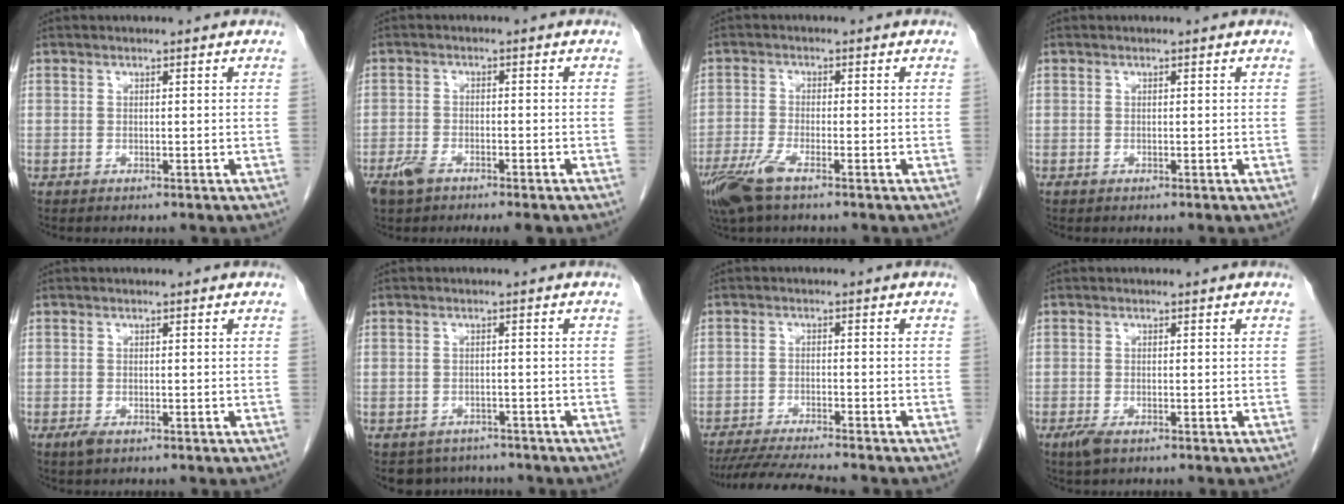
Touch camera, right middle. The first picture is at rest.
{"total": 5.8, "force": [-4.2, 2.0, 3.5], "torque": [-0.063, -0.007, -0.069]}
{"total": 5.9, "force": [-3.9, 1.0, 4.3], "torque": [-0.095, -0.014, -0.074]}
{"total": 0.0}
{"total": 1.3, "force": [-0.8, 0.5, 1.0], "torque": [-0.023, -0.002, -0.011]}
{"total": 5.0, "force": [-4.2, 2.6, 0.1], "torque": [0.008, 0.006, -0.056]}
{"total": 8.3, "force": [-7.6, -0.4, 3.4], "torque": [-0.054, -0.019, -0.127]}
{"total": 2.0, "force": [-1.2, 0.7, 1.5], "torque": [-0.036, -0.004, -0.021]}